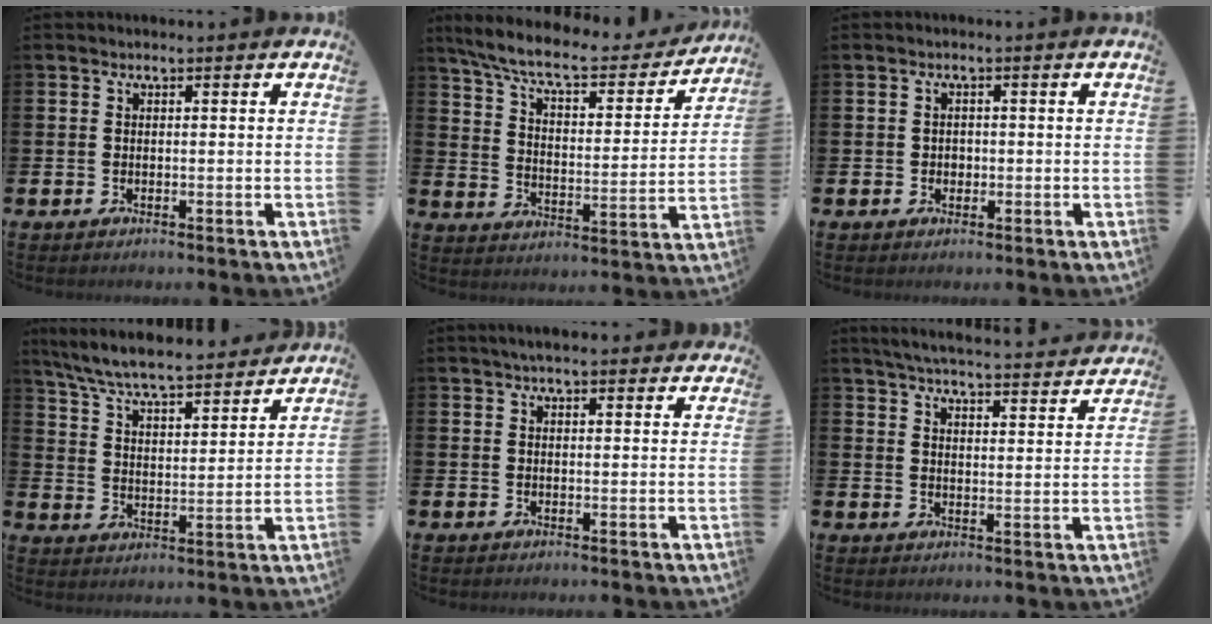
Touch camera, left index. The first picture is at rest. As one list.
[{"total": 9.0, "force": [8.0, 1.8, 3.8], "torque": [-0.103, -0.054, 0.133]}, {"total": 1.2, "force": [0.0, 1.1, 0.4], "torque": [0.002, 0.004, -0.005]}, {"total": 7.6, "force": [7.2, 0.6, 2.3], "torque": [-0.078, -0.052, 0.125]}, {"total": 3.0, "force": [2.7, 0.6, 1.2], "torque": [-0.024, -0.005, 0.049]}, {"total": 5.6, "force": [5.5, 0.3, 1.2], "torque": [-0.039, -0.043, 0.094]}]